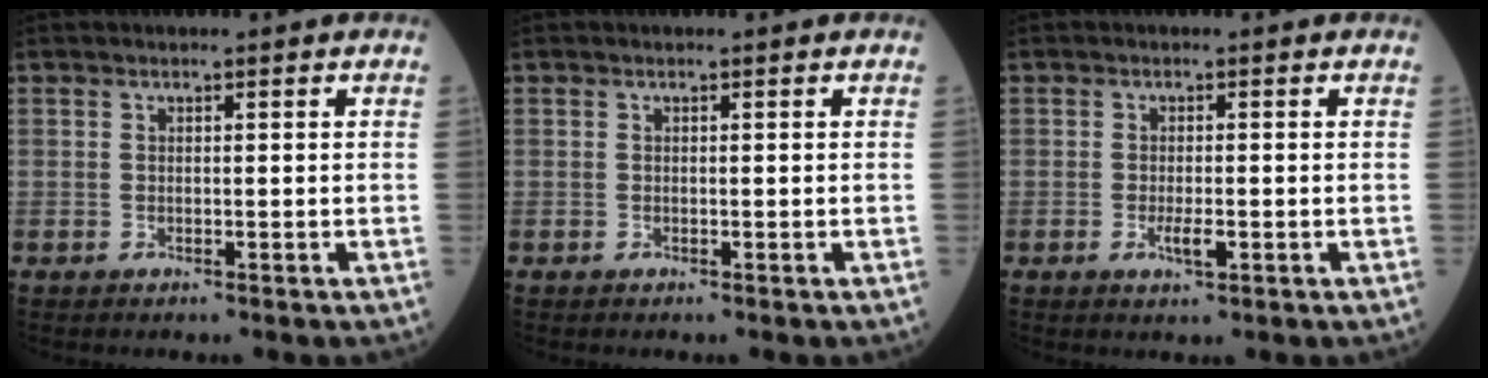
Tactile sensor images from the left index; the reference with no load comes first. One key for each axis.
{"total": 0.0}
{"total": 2.1, "fx": -0.8, "fy": 0.5, "fz": 1.9, "tx": -0.036, "ty": -0.002, "tz": -0.012}